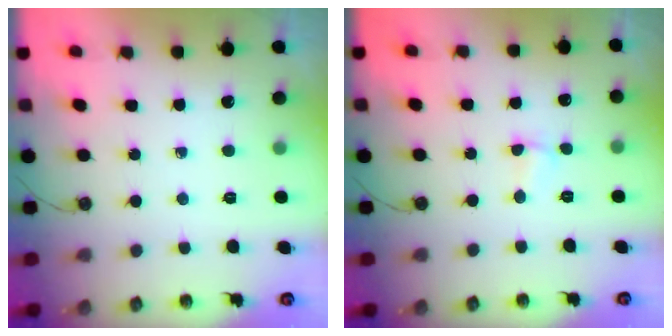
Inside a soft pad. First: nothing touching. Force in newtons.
{"total": 2.7, "press": 2.6, "slide": 0.7}